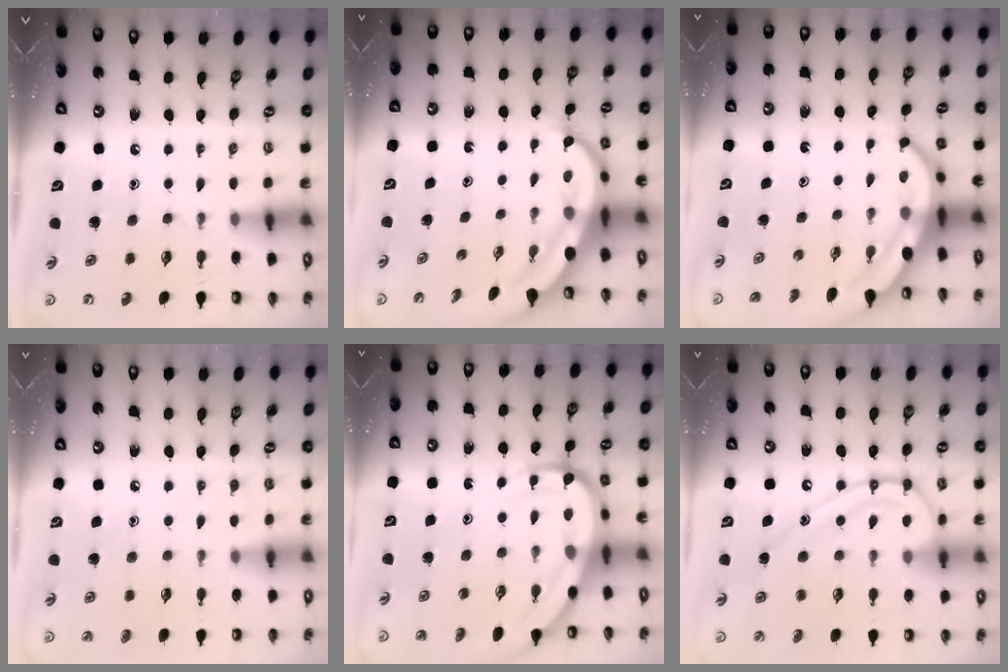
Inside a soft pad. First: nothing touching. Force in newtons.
{"total": 6.7, "press": 6.6, "slide": 1.5}
{"total": 7.4, "press": 7.3, "slide": 0.8}
{"total": 4.9, "press": 4.9, "slide": 0.8}
{"total": 12.4, "press": 12.4, "slide": 1.2}
{"total": 12.9, "press": 12.9, "slide": 1.3}